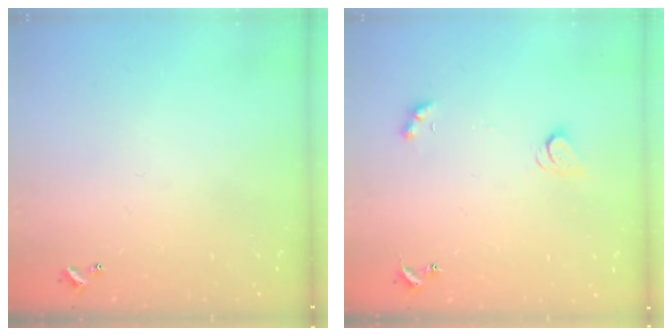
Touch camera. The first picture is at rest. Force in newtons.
{"total": 3.1, "press": 2.9, "slide": 1.1}